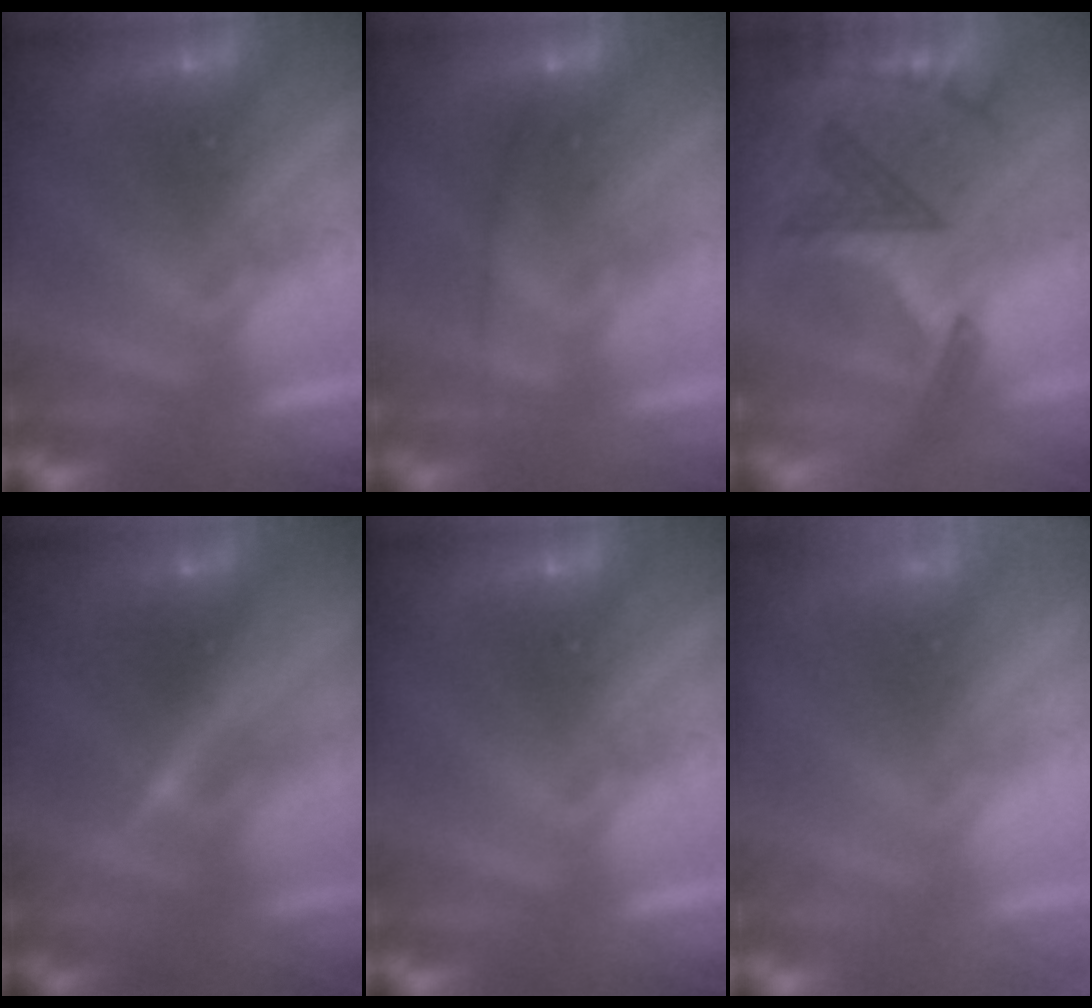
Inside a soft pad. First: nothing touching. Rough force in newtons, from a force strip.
{"total": 2.4}
{"total": 3.0}
{"total": 2.9}
{"total": 0.0}
{"total": 3.3}